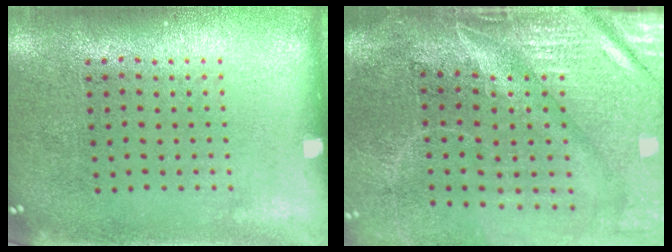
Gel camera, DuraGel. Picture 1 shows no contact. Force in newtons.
{"total": 4.7, "press": 4.0, "slide": 2.5}